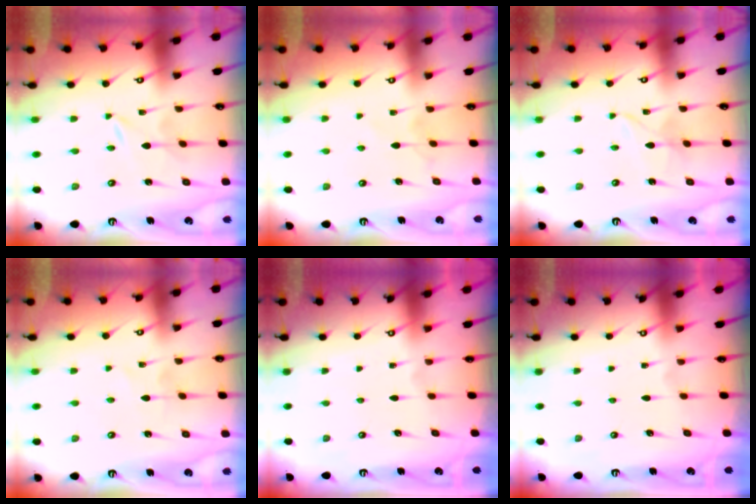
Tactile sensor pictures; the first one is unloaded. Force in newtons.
{"total": 5.1, "press": 5.0, "slide": 0.7}
{"total": 3.6, "press": 3.6, "slide": 0.2}
{"total": 2.3, "press": 2.3, "slide": 0.2}
{"total": 0.0}
{"total": 0.0}